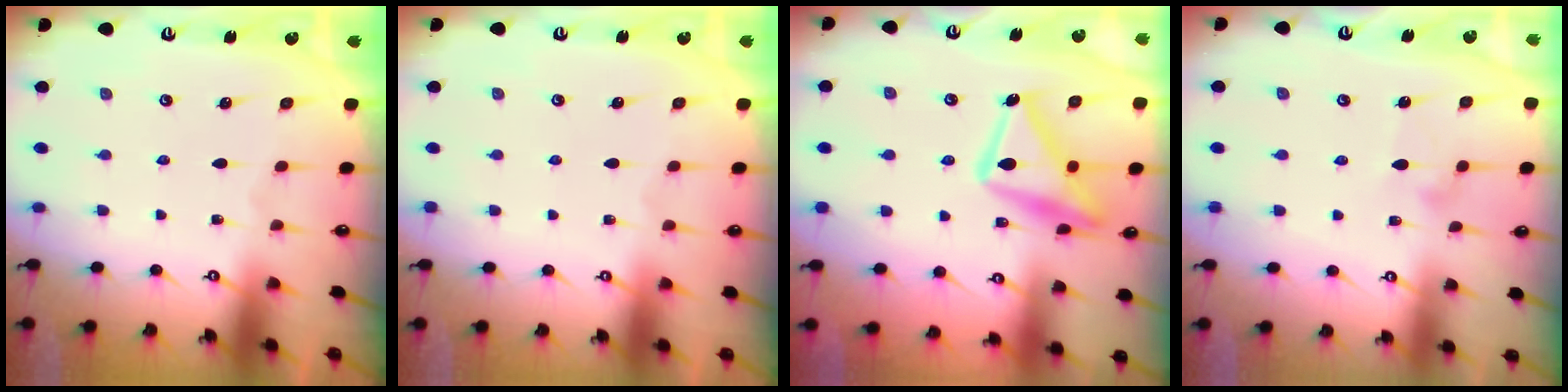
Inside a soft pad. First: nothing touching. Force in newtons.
{"total": 3.9, "press": 3.9, "slide": 0.1}
{"total": 16.1, "press": 16.0, "slide": 0.7}
{"total": 7.5, "press": 7.5, "slide": 0.4}